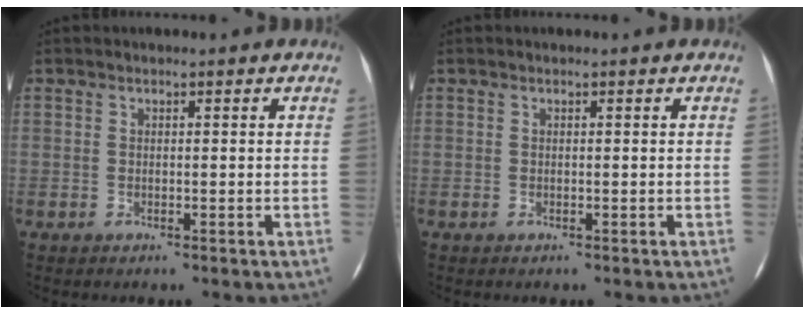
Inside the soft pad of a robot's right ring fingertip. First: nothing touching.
{"total": 0.0}